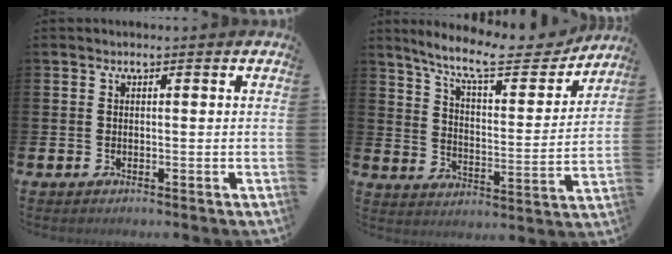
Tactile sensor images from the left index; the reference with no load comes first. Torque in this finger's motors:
{"motor_torque": [0.99, -1.15, 0.37, 0.12]}